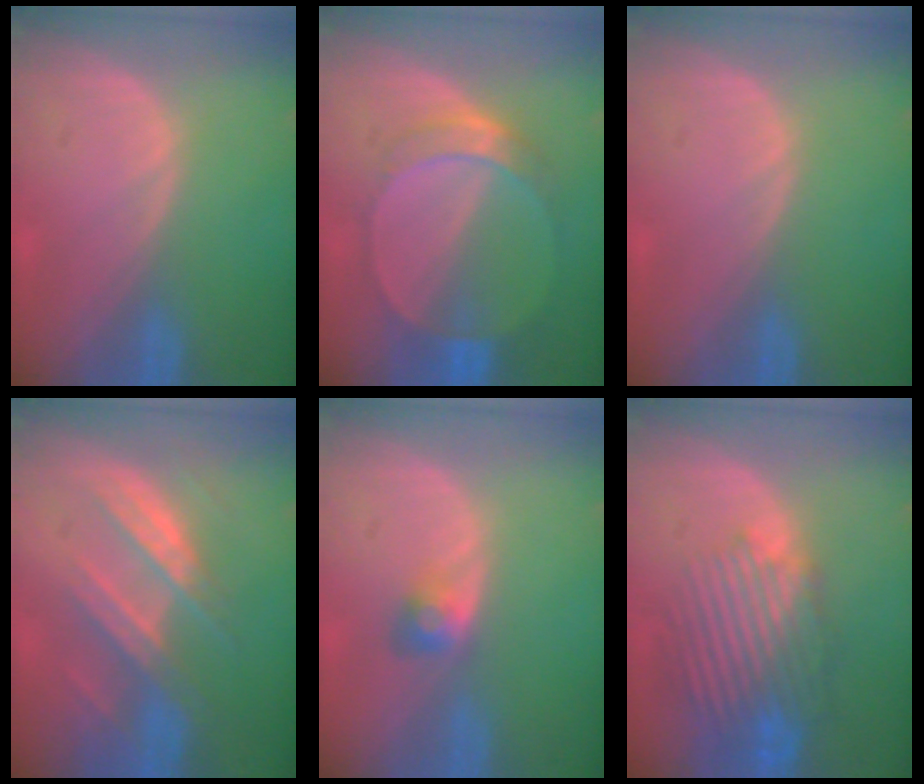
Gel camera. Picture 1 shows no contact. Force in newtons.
{"total": 7.5, "press": 6.6, "slide": 3.5}
{"total": 0.0}
{"total": 8.3, "press": 7.6, "slide": 3.3}
{"total": 2.8, "press": 2.5, "slide": 1.2}
{"total": 10.3, "press": 9.3, "slide": 4.4}